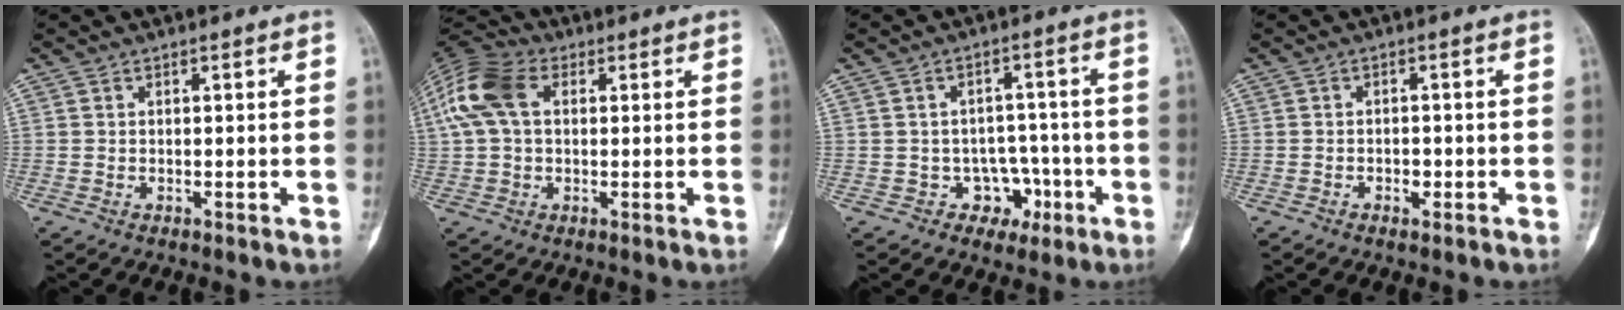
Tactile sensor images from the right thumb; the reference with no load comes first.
{"total": 12.8, "force": [3.1, 8.2, 9.3], "torque": [-0.203, 0.032, 0.054]}
{"total": 5.8, "force": [-2.3, 5.1, 1.6], "torque": [0.017, 0.031, -0.025]}
{"total": 1.9, "force": [-0.8, 1.2, 1.2], "torque": [-0.016, 0.006, -0.012]}